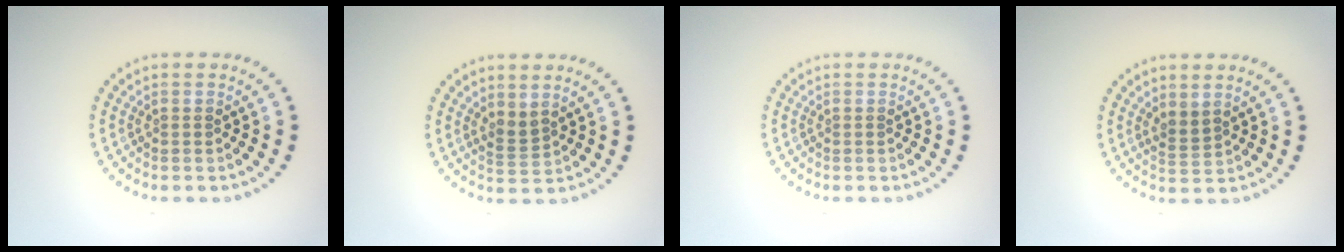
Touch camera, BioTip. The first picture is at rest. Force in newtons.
{"total": 1.6, "press": 1.2, "slide": 1.1}
{"total": 0.0}
{"total": 1.7, "press": 1.3, "slide": 1.1}